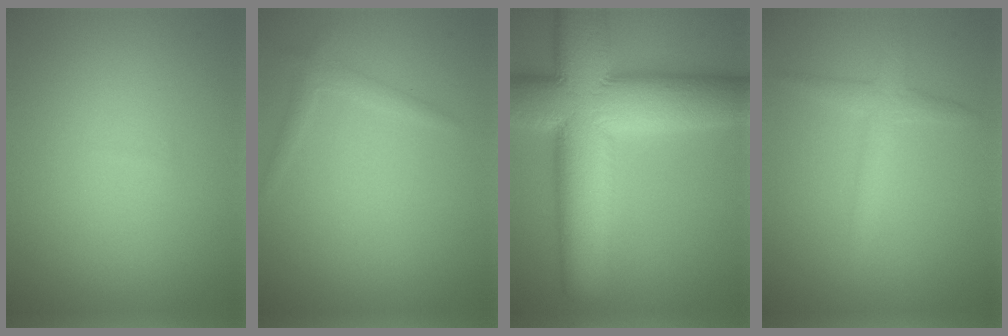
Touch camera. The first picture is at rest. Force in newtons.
{"total": 1.2, "press": 1.2, "slide": 0.1}
{"total": 15.7, "press": 15.7, "slide": 1.1}
{"total": 2.3, "press": 2.3, "slide": 0.1}